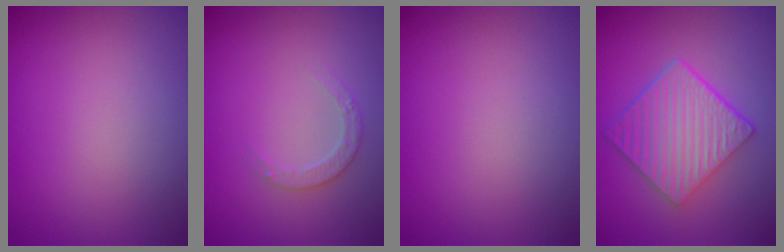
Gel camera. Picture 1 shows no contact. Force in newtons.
{"total": 1.8, "press": 1.8, "slide": 0.4}
{"total": 0.0}
{"total": 6.1, "press": 4.6, "slide": 4.0}